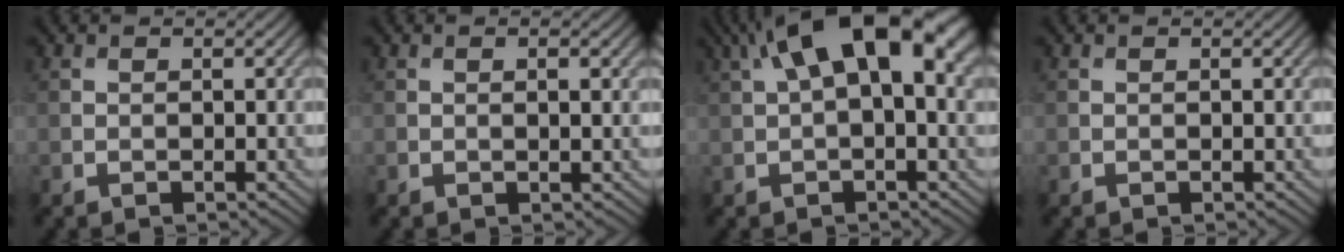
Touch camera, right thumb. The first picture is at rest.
{"total": 1.1, "force": [0.2, 0.2, 1.1], "torque": [-0.015, 0.000, 0.004]}
{"total": 14.4, "force": [5.1, 6.2, 11.9], "torque": [-0.202, 0.020, 0.085]}
{"total": 0.0}